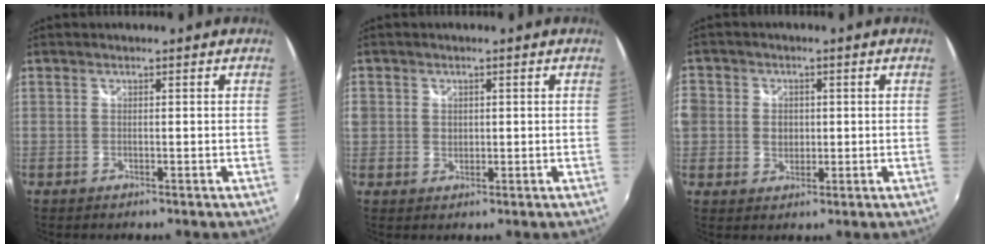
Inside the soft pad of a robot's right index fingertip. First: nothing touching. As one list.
[{"total": 3.3, "force": [0.3, 3.1, 1.1], "torque": [-0.023, 0.003, 0.004]}, {"total": 9.0, "force": [-0.3, 8.4, 3.2], "torque": [-0.104, 0.018, -0.010]}]